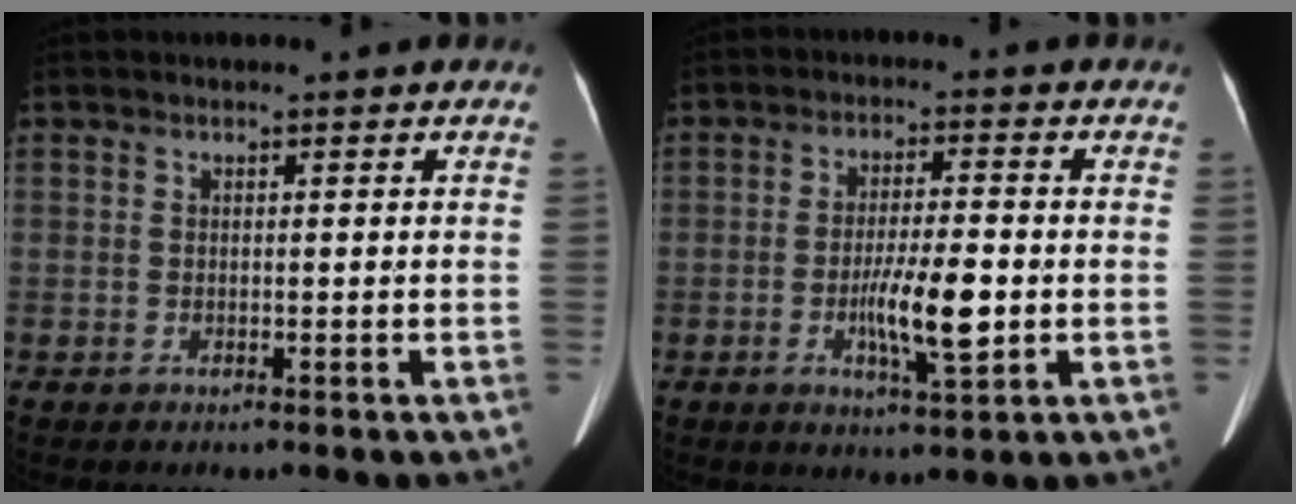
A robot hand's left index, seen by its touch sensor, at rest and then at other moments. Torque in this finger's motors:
{"motor_torque": [0.20, 0.03, 0.32, 0.05]}